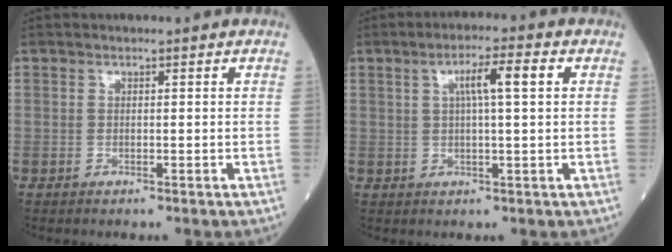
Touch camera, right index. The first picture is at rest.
{"total": 5.4, "force": [1.6, 0.2, 5.2], "torque": [-0.092, 0.011, 0.027]}